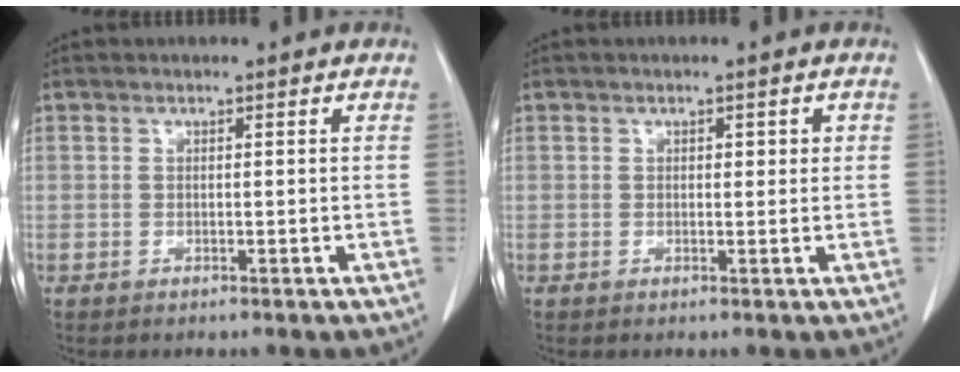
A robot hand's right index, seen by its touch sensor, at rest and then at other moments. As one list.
[{"total": 1.6, "force": [0.4, 0.9, 1.2], "torque": [-0.014, 0.006, 0.004]}]